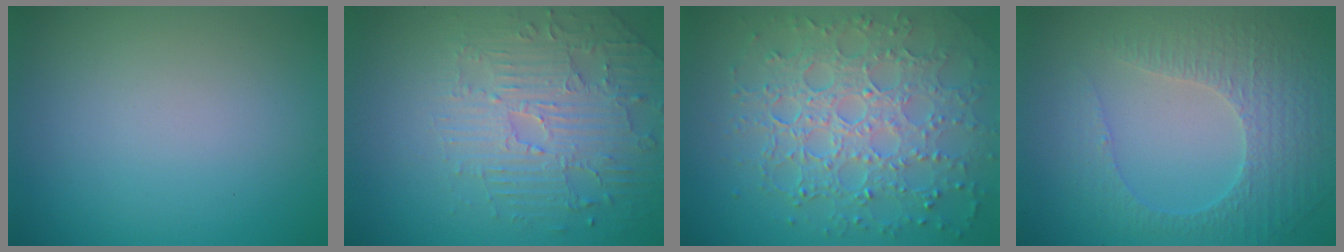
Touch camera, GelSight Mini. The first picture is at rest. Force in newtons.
{"total": 4.6, "press": 3.7, "slide": 2.7}
{"total": 8.1, "press": 5.7, "slide": 5.8}
{"total": 4.7, "press": 3.3, "slide": 3.3}